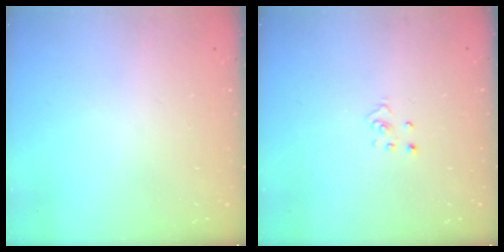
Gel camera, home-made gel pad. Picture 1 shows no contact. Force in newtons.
{"total": 2.3, "press": 2.3, "slide": 0.2}